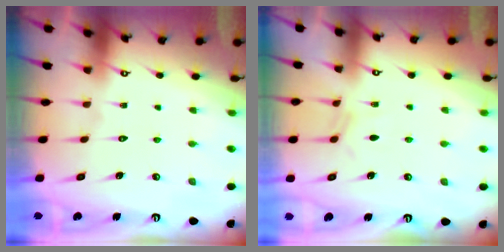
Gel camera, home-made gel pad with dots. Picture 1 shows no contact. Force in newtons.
{"total": 4.0, "press": 4.0, "slide": 0.2}